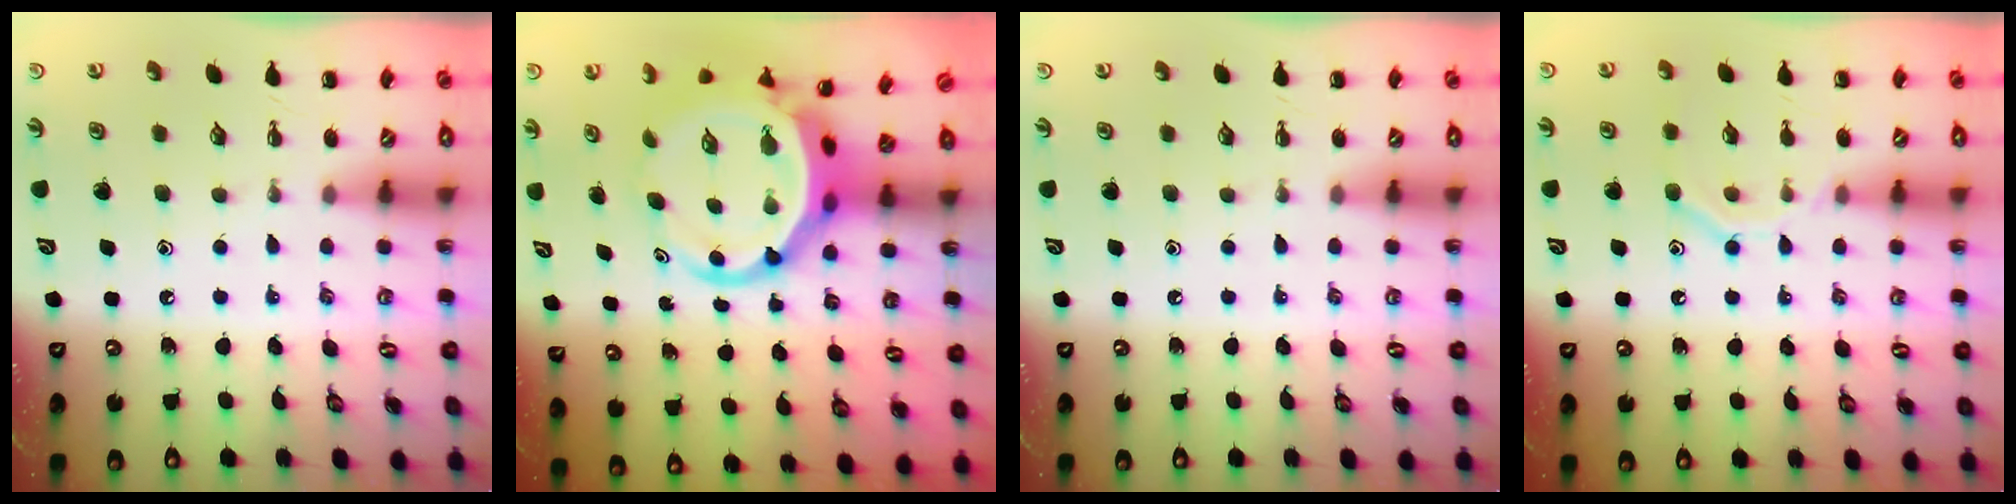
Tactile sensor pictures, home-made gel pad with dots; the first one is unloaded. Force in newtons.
{"total": 8.3, "press": 8.0, "slide": 2.4}
{"total": 0.0}
{"total": 9.3, "press": 9.2, "slide": 1.6}